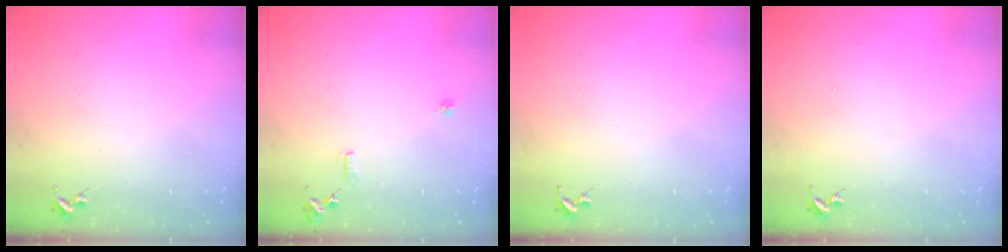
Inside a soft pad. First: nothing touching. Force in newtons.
{"total": 7.4, "press": 7.4, "slide": 0.7}
{"total": 0.0}
{"total": 0.0}